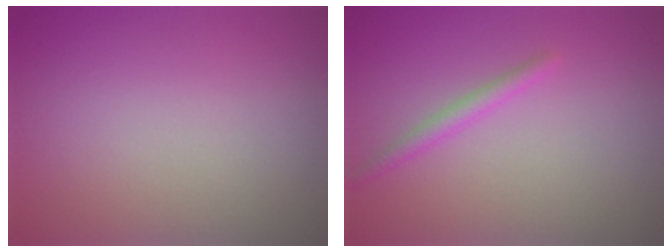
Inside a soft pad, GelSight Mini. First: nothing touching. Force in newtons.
{"total": 1.5, "press": 1.5, "slide": 0.1}